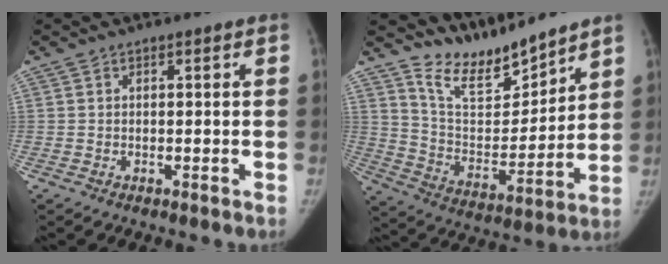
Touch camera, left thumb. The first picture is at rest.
{"total": 12.3, "force": [11.5, 3.0, 3.2], "torque": [-0.025, -0.093, 0.224]}